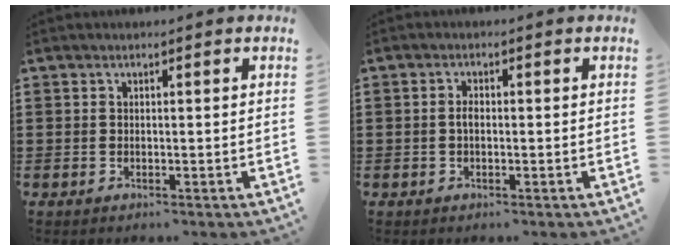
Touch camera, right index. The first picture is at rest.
{"total": 1.7, "force": [-0.2, 0.7, 1.5], "torque": [-0.036, -0.002, -0.007]}